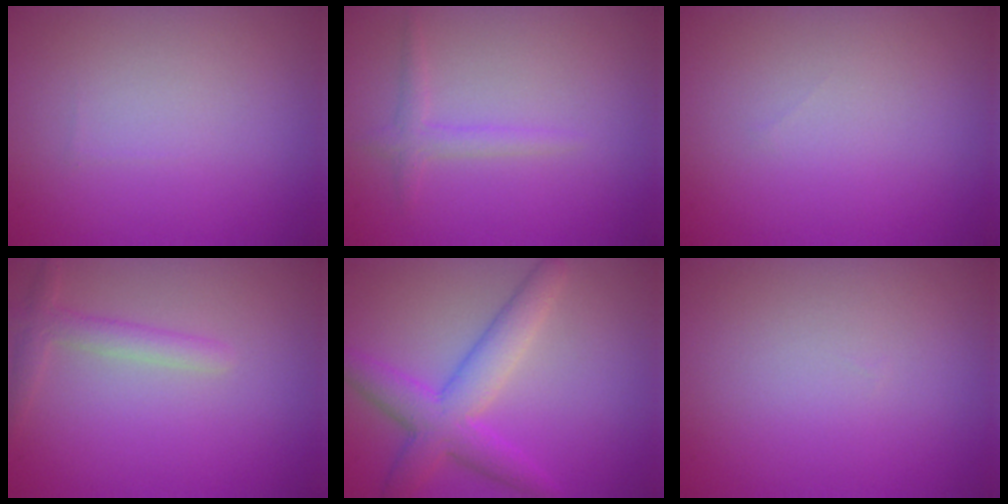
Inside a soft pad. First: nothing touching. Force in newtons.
{"total": 1.5, "press": 1.4, "slide": 0.1}
{"total": 0.0}
{"total": 2.0, "press": 2.0, "slide": 0.1}
{"total": 5.3, "press": 5.3, "slide": 0.1}
{"total": 0.0}